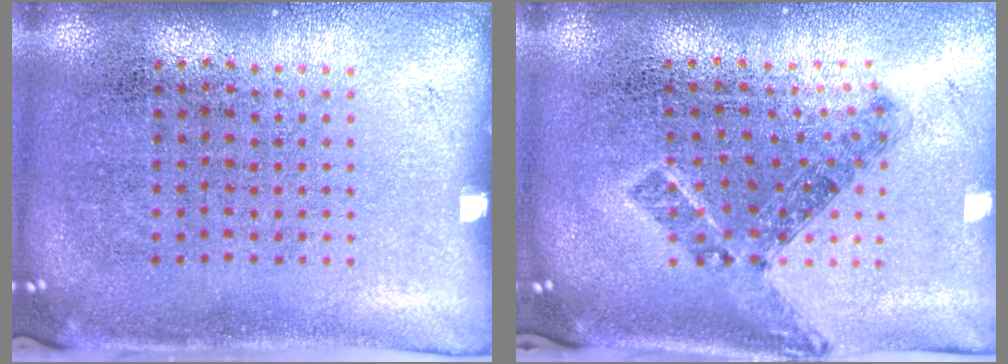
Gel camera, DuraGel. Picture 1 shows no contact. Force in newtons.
{"total": 0.8, "press": 0.7, "slide": 0.4}